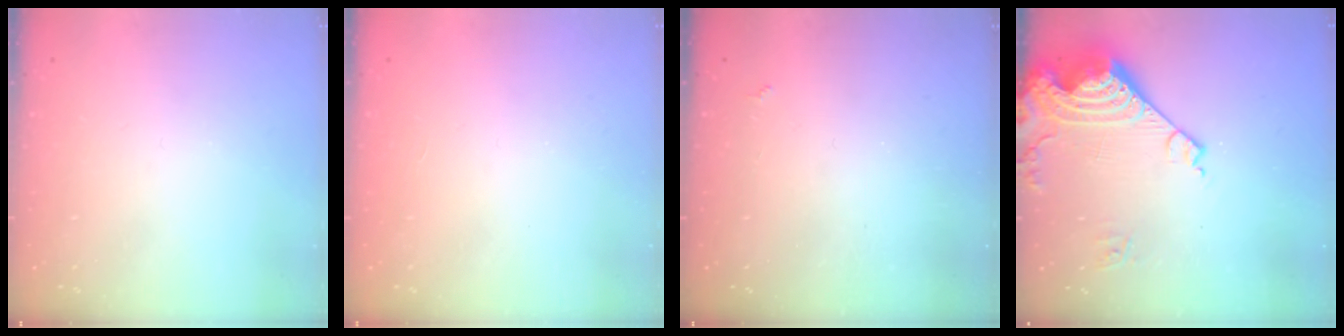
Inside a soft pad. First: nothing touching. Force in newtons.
{"total": 1.2, "press": 1.2, "slide": 0.1}
{"total": 1.4, "press": 1.3, "slide": 0.4}
{"total": 16.1, "press": 16.0, "slide": 1.9}